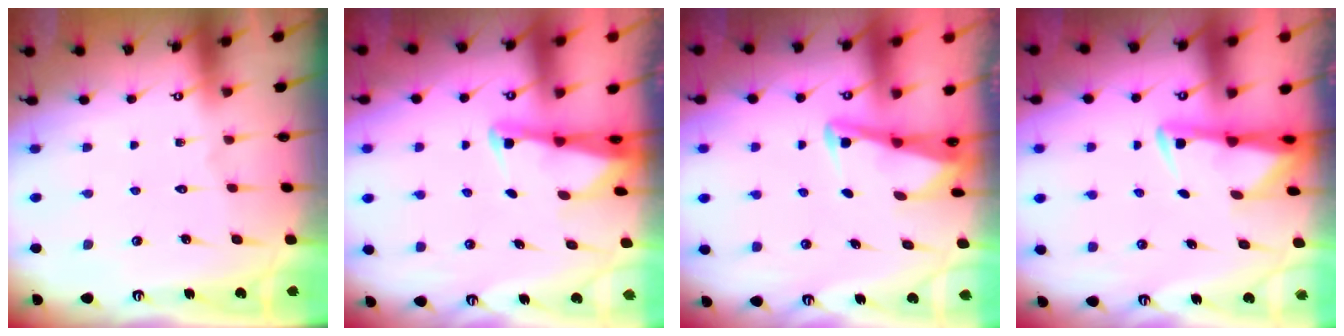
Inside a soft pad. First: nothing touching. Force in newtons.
{"total": 2.4, "press": 2.4, "slide": 0.3}
{"total": 2.8, "press": 2.8, "slide": 0.4}
{"total": 2.9, "press": 2.8, "slide": 0.5}